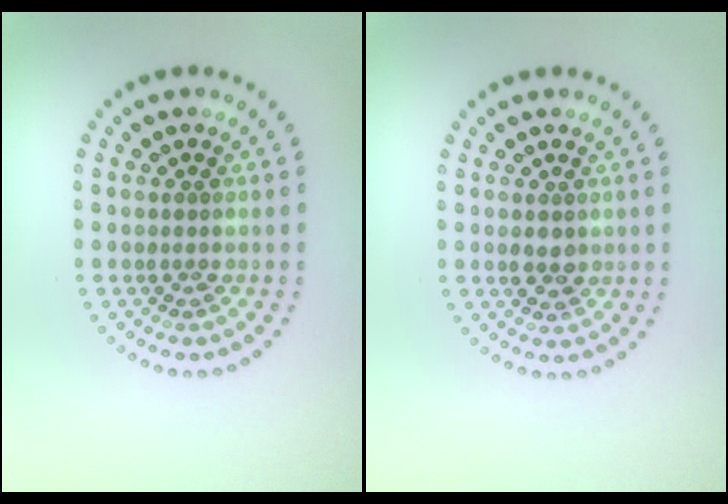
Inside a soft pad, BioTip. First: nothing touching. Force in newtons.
{"total": 1.6, "press": 1.6, "slide": 0.3}